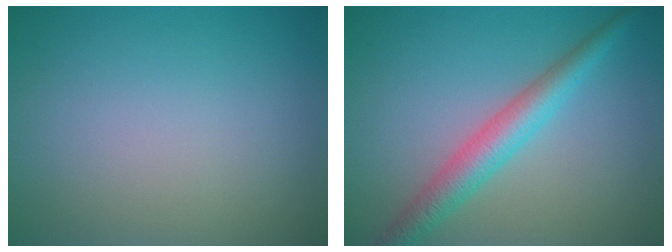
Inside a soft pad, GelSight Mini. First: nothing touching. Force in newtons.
{"total": 3.9, "press": 3.9, "slide": 0.0}